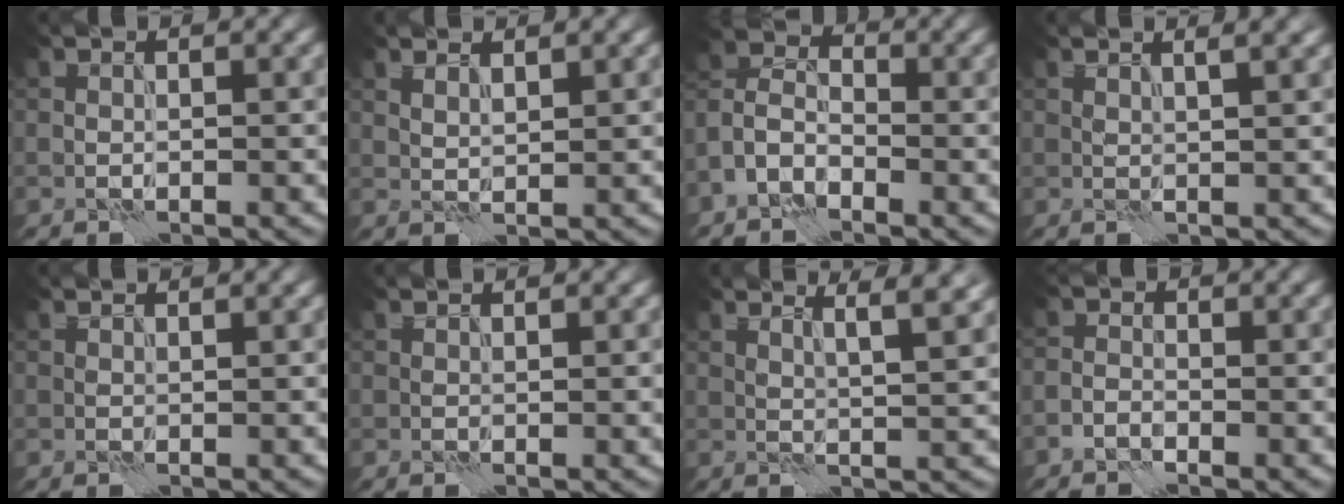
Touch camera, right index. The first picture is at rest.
{"total": 1.5, "force": [1.2, 0.4, 0.8], "torque": [-0.012, -0.003, 0.022]}
{"total": 3.9, "force": [-2.7, 2.3, 1.6], "torque": [-0.037, 0.007, -0.063]}
{"total": 3.3, "force": [2.1, 1.1, 2.3], "torque": [-0.016, 0.013, 0.011]}
{"total": 0.5, "force": [0.5, 0.1, 0.2], "torque": [-0.002, -0.002, 0.004]}
{"total": 0.7, "force": [0.4, 0.2, 0.5], "torque": [-0.002, -0.001, 0.006]}
{"total": 4.3, "force": [2.5, 0.9, 3.4], "torque": [-0.046, 0.012, 0.032]}
{"total": 1.3, "force": [-1.2, 0.5, -0.1], "torque": [0.000, -0.001, -0.020]}